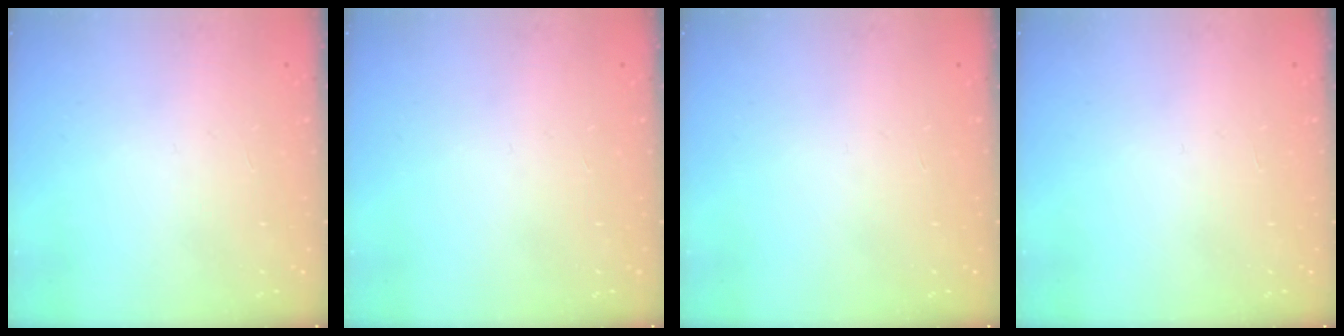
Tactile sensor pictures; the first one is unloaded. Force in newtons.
{"total": 0.0}
{"total": 0.0}
{"total": 0.0}